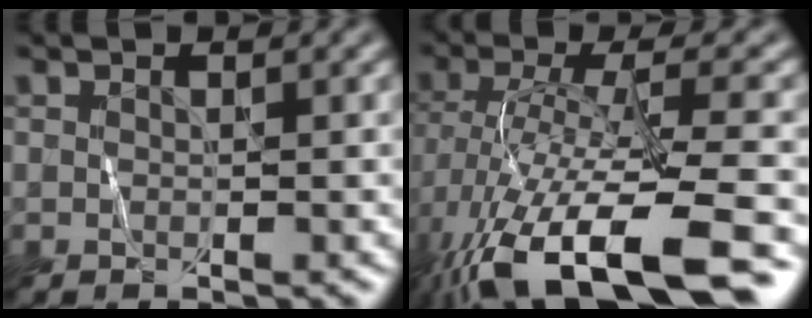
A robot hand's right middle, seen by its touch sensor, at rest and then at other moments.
{"total": 13.4, "force": [-7.7, 4.3, 10.1], "torque": [-0.210, -0.010, -0.114]}